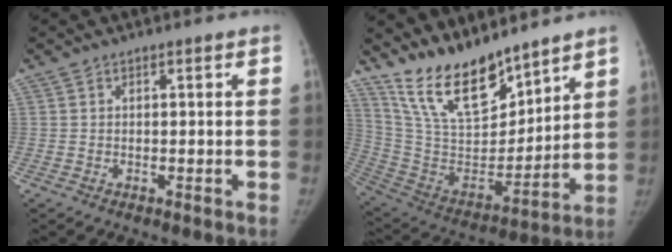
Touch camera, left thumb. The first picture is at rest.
{"total": 18.1, "force": [14.8, 6.2, 8.3], "torque": [-0.109, -0.091, 0.285]}